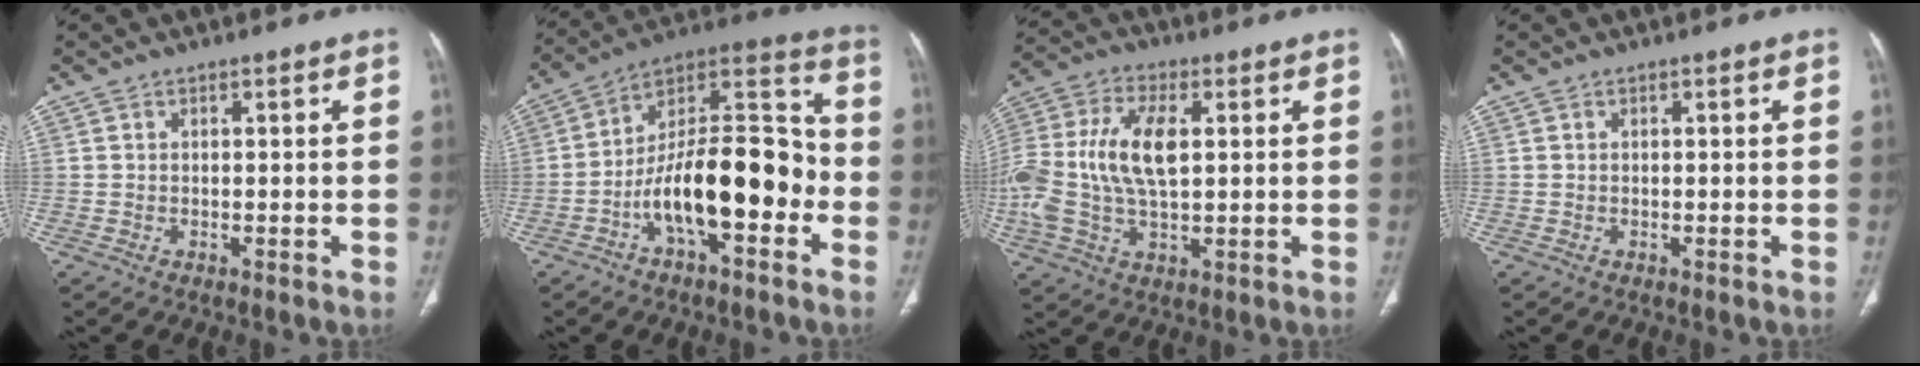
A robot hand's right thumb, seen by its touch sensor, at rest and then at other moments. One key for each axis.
{"total": 20.6, "fx": -6.0, "fy": 9.0, "fz": 17.5, "tx": -0.262, "ty": 0.069, "tz": -0.100}
{"total": 16.6, "fx": 1.6, "fy": 8.6, "fz": 14.1, "tx": -0.321, "ty": 0.012, "tz": 0.027}
{"total": 0.0}